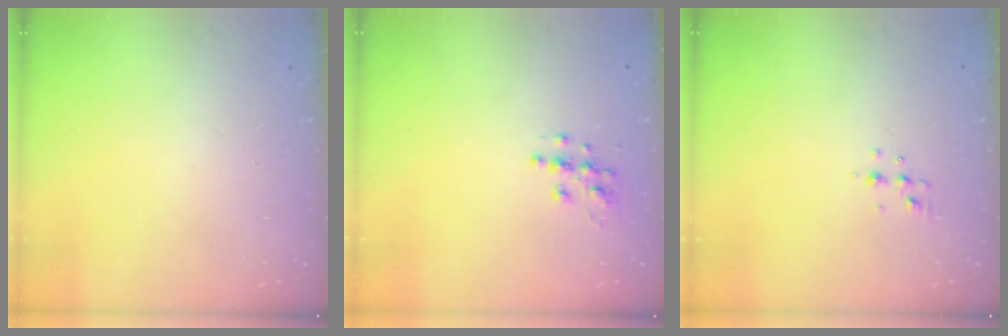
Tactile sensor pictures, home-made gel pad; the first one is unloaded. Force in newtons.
{"total": 6.3, "press": 6.3, "slide": 0.3}
{"total": 3.8, "press": 3.6, "slide": 1.3}